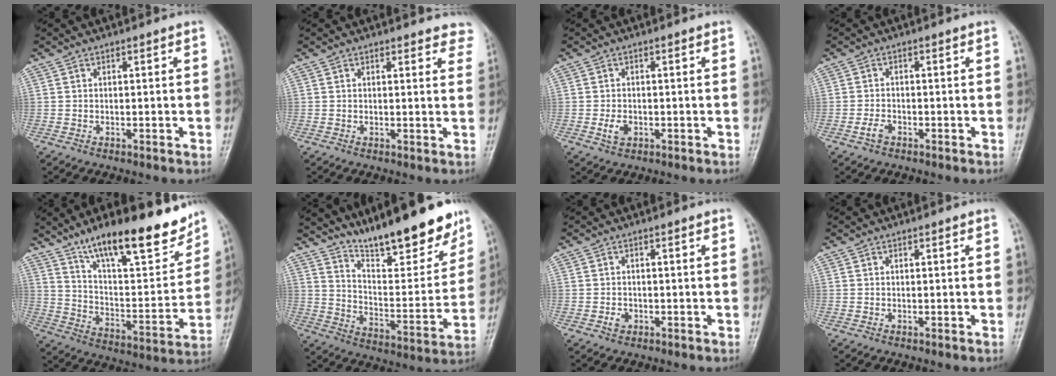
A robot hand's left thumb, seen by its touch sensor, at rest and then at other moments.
{"total": 5.4, "force": [4.8, 2.0, 1.2], "torque": [0.026, -0.019, 0.034]}
{"total": 2.5, "force": [-0.7, 1.7, 1.6], "torque": [-0.029, 0.001, -0.010]}
{"total": 2.0, "force": [-1.1, 1.2, 1.1], "torque": [-0.025, 0.006, -0.022]}
{"total": 22.9, "force": [16.1, 6.7, 14.9], "torque": [-0.188, -0.072, 0.263]}
{"total": 19.7, "force": [15.5, 4.7, 11.2], "torque": [-0.130, -0.097, 0.252]}
{"total": 1.5, "force": [-0.6, 1.2, 0.6], "torque": [-0.007, 0.004, -0.009]}
{"total": 0.0}